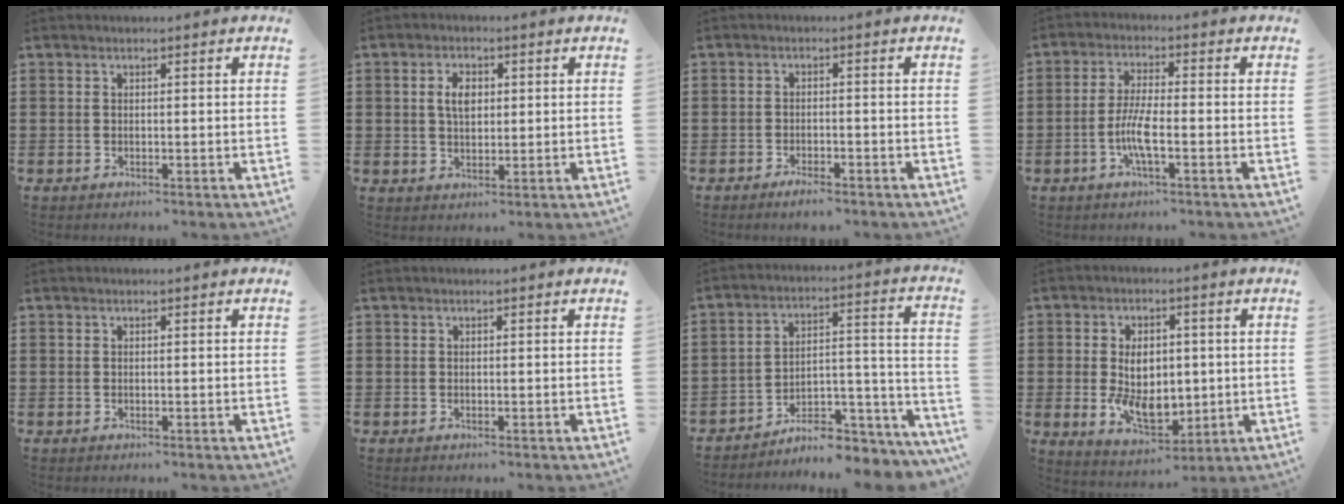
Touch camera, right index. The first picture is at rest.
{"total": 3.7, "force": [0.7, 2.1, 3.0], "torque": [-0.056, 0.008, 0.009]}
{"total": 2.0, "force": [-1.8, 0.1, 0.8], "torque": [-0.015, -0.001, -0.034]}
{"total": 5.6, "force": [-1.9, 1.1, 5.2], "torque": [-0.115, -0.009, -0.042]}
{"total": 0.0}
{"total": 0.0}
{"total": 6.7, "force": [-6.0, 1.7, 2.5], "torque": [-0.033, 0.006, -0.114]}
{"total": 8.3, "force": [-0.3, 5.4, 6.3], "torque": [-0.114, -0.001, -0.010]}